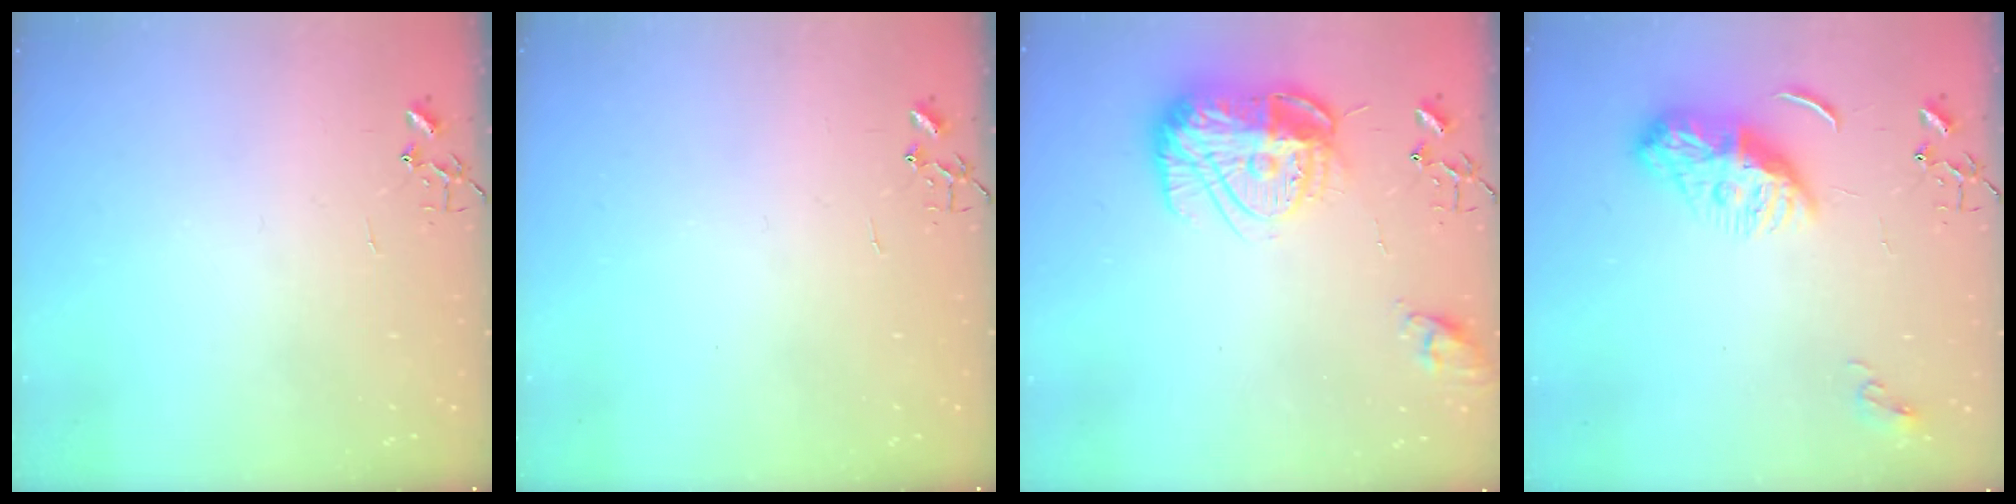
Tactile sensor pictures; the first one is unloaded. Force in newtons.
{"total": 0.0}
{"total": 17.7, "press": 17.6, "slide": 1.6}
{"total": 9.4, "press": 9.3, "slide": 0.9}